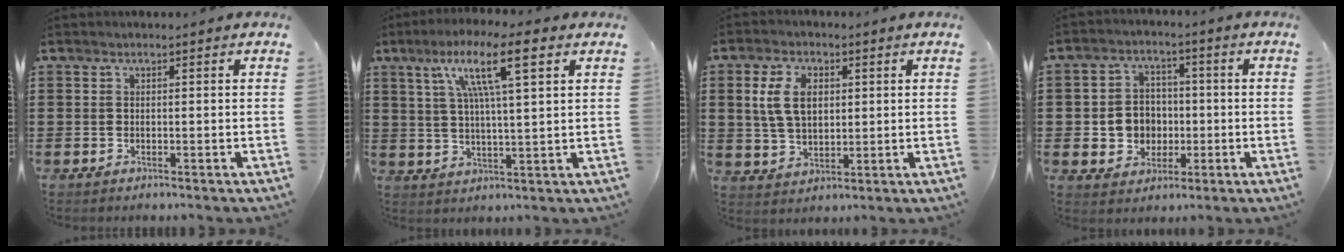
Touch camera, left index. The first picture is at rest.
{"total": 11.2, "force": [5.6, 1.5, 9.5], "torque": [-0.189, 0.003, 0.092]}
{"total": 6.8, "force": [1.7, 4.1, 5.1], "torque": [-0.118, 0.006, 0.023]}
{"total": 5.7, "force": [-0.7, 5.4, 1.9], "torque": [-0.046, 0.013, -0.012]}